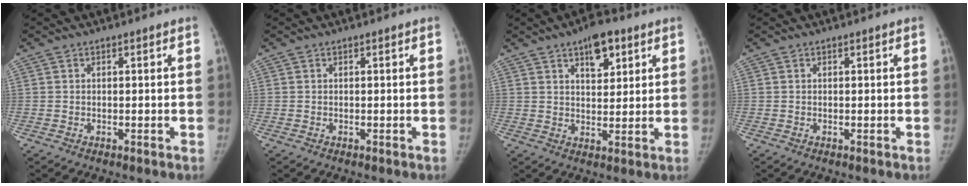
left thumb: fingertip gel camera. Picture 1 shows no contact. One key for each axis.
{"total": 0.0}
{"total": 7.8, "fx": 4.3, "fy": 3.9, "fz": 5.2, "tx": -0.050, "ty": -0.019, "tz": 0.060}
{"total": 0.0}